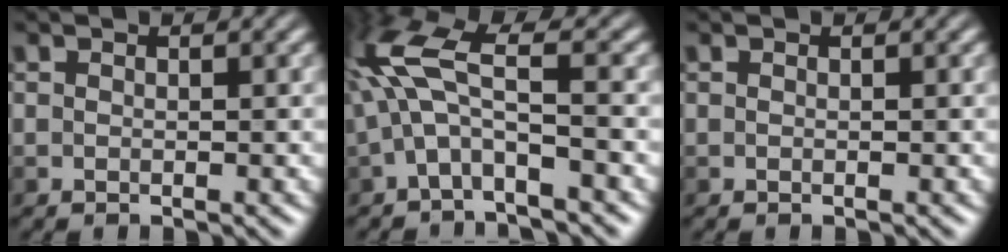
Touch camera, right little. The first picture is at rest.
{"total": 5.0, "force": [-1.2, 1.1, 4.8], "torque": [-0.115, 0.024, -0.031]}
{"total": 0.0}